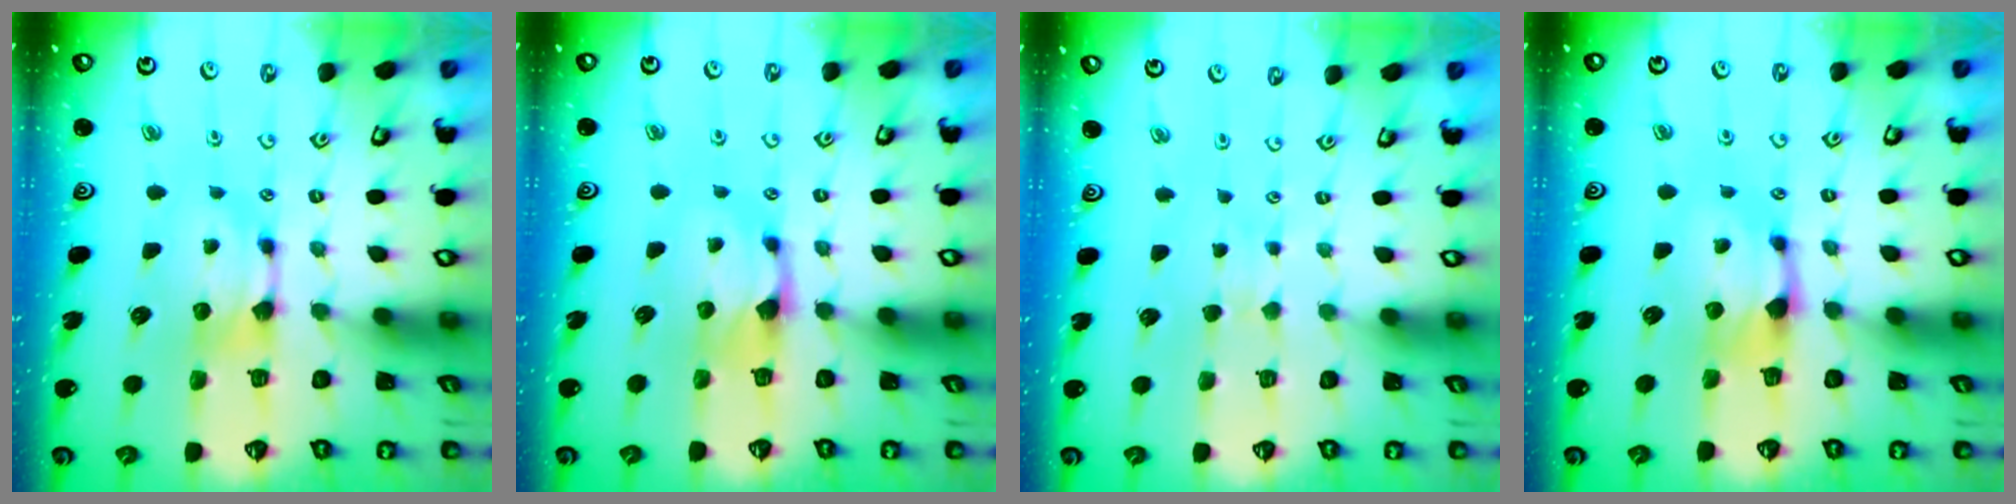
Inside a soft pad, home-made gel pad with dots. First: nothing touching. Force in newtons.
{"total": 0.6, "press": 0.2, "slide": 0.5}
{"total": 3.2, "press": 3.2, "slide": 0.3}
{"total": 1.1, "press": 0.4, "slide": 1.0}